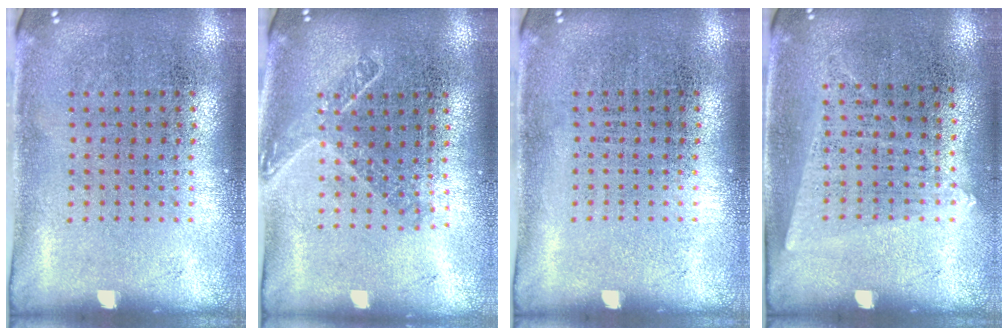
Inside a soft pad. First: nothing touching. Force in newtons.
{"total": 1.5, "press": 1.2, "slide": 0.9}
{"total": 0.0}
{"total": 1.2, "press": 1.1, "slide": 0.5}